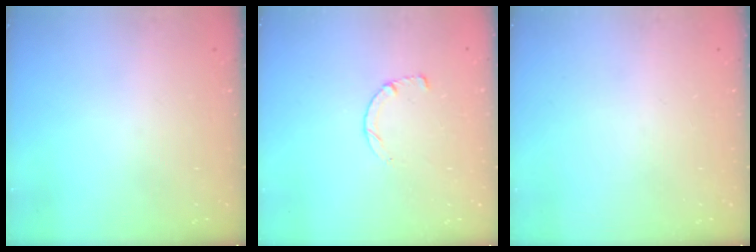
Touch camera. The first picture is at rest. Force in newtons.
{"total": 2.5, "press": 2.5, "slide": 0.3}
{"total": 0.0}